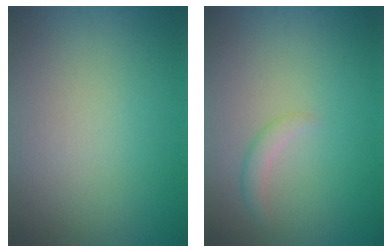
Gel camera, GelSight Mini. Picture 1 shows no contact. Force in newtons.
{"total": 1.4, "press": 1.3, "slide": 0.1}